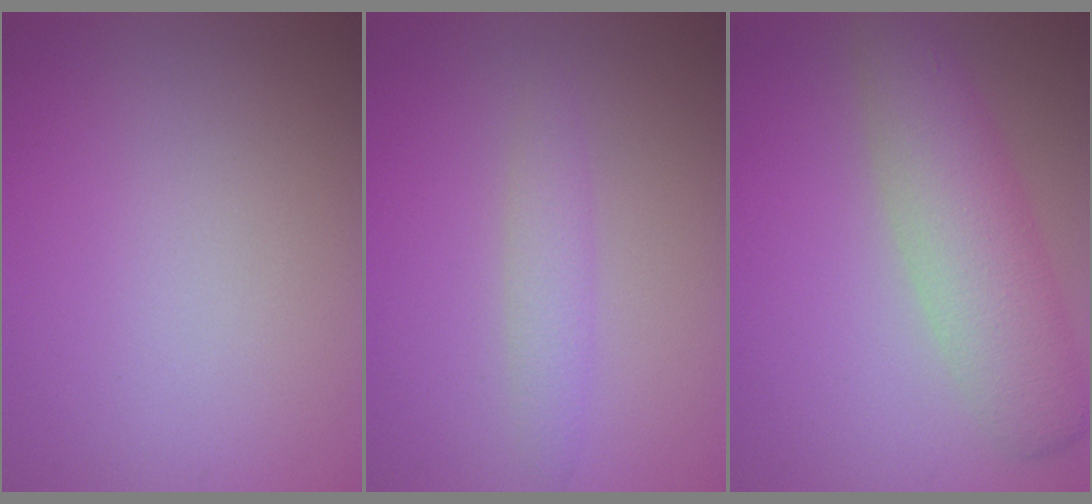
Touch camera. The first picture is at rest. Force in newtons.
{"total": 1.9, "press": 1.9, "slide": 0.1}
{"total": 6.0, "press": 6.0, "slide": 0.2}